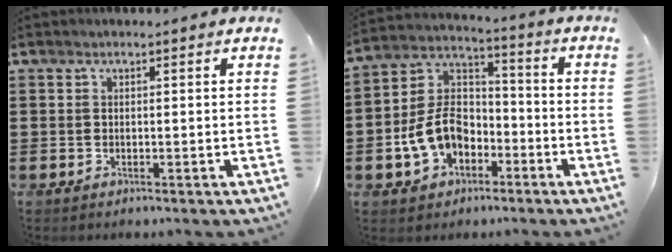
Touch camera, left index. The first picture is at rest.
{"total": 9.0, "force": [-3.4, 6.5, 5.2], "torque": [-0.140, 0.011, -0.070]}